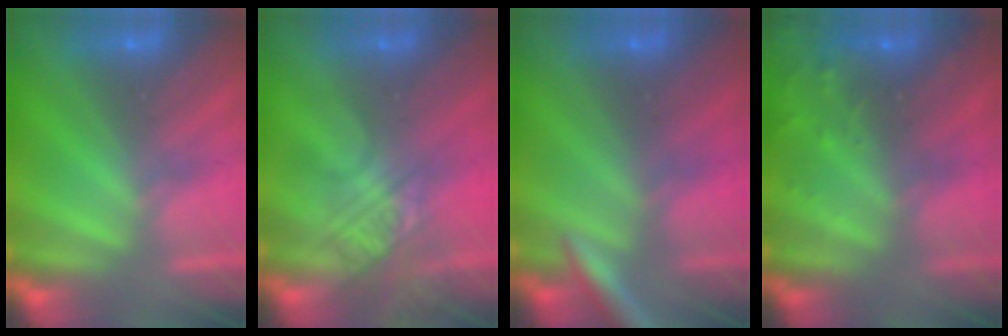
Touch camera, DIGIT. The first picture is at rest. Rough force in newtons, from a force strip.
{"total": 2.4}
{"total": 3.0}
{"total": 8.6}